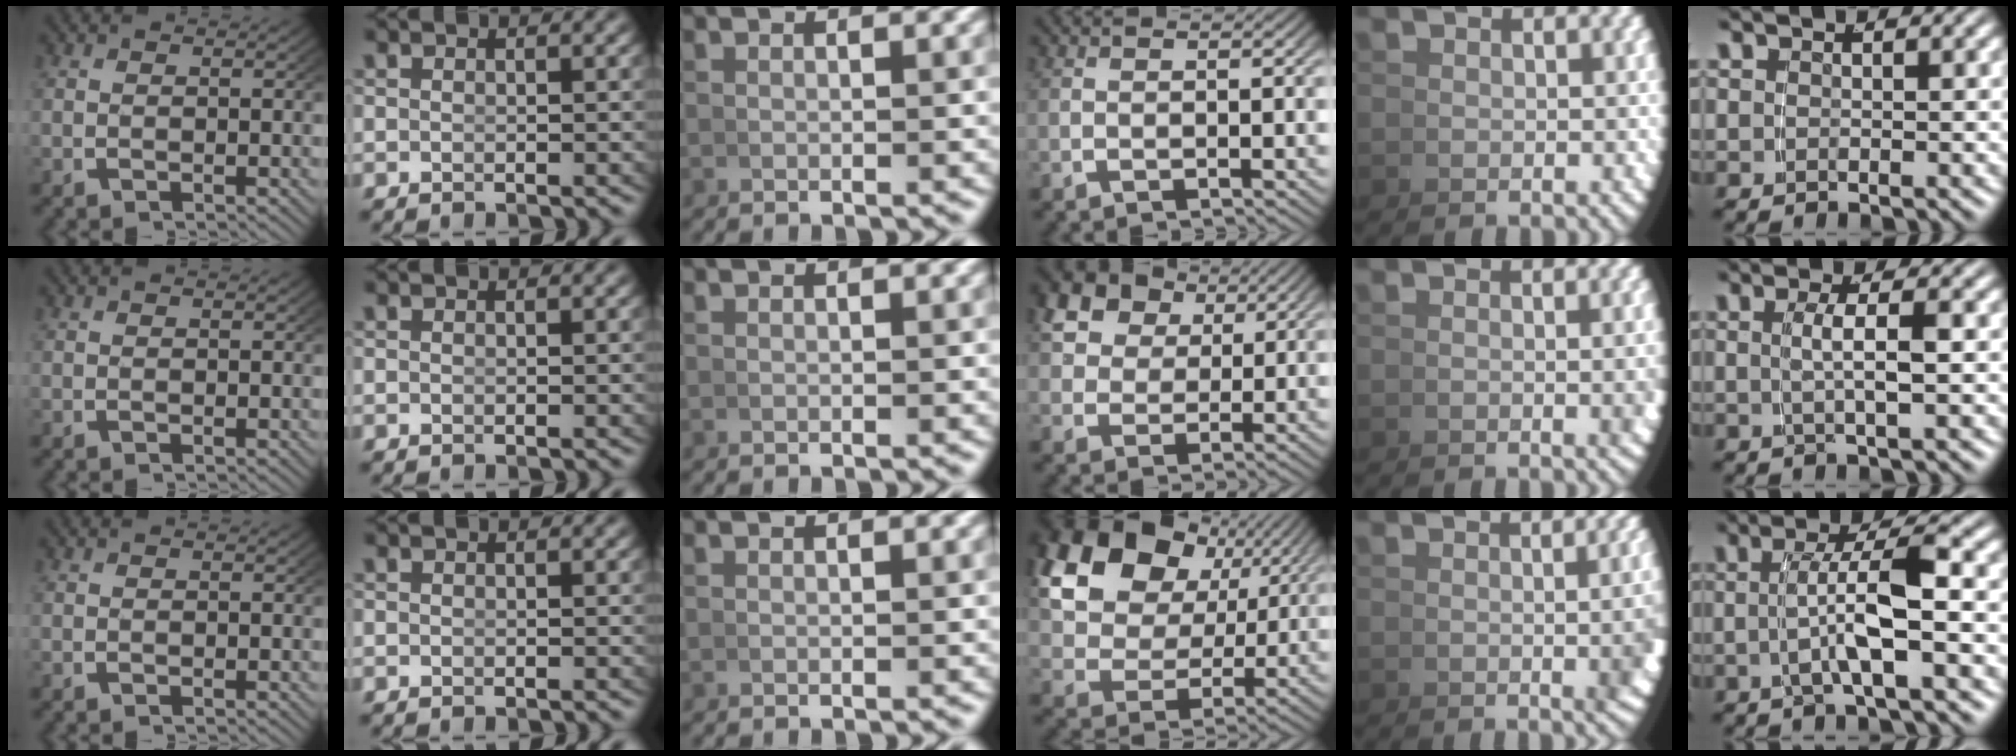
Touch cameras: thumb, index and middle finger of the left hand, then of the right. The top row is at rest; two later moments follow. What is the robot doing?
{"motion": "grasp_and_lifting", "object": "calculator"}